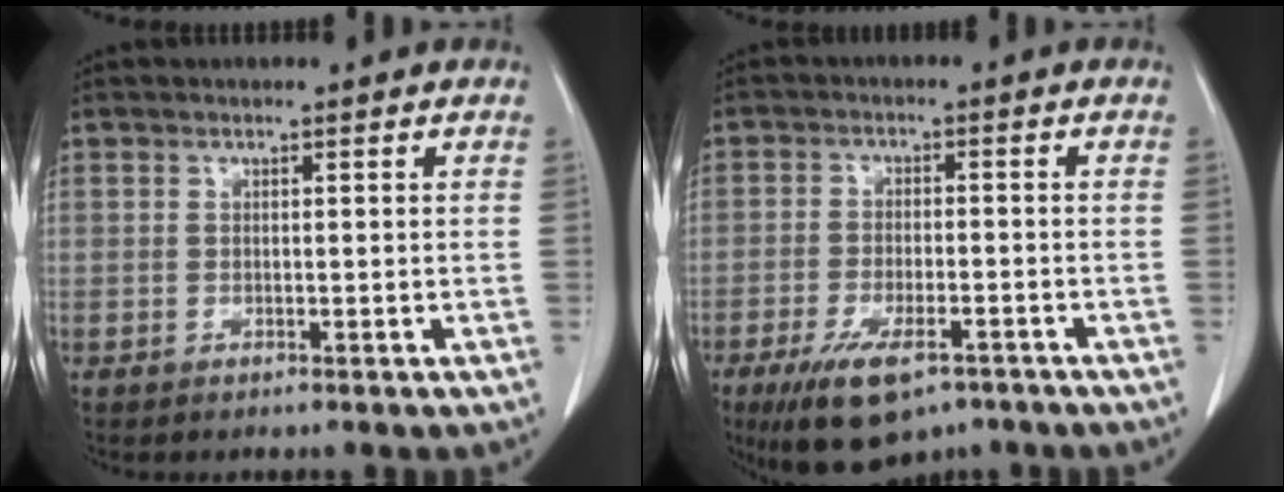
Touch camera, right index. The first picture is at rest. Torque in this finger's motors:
{"motor_torque": [1.14, -1.00, 0.46, 0.13]}